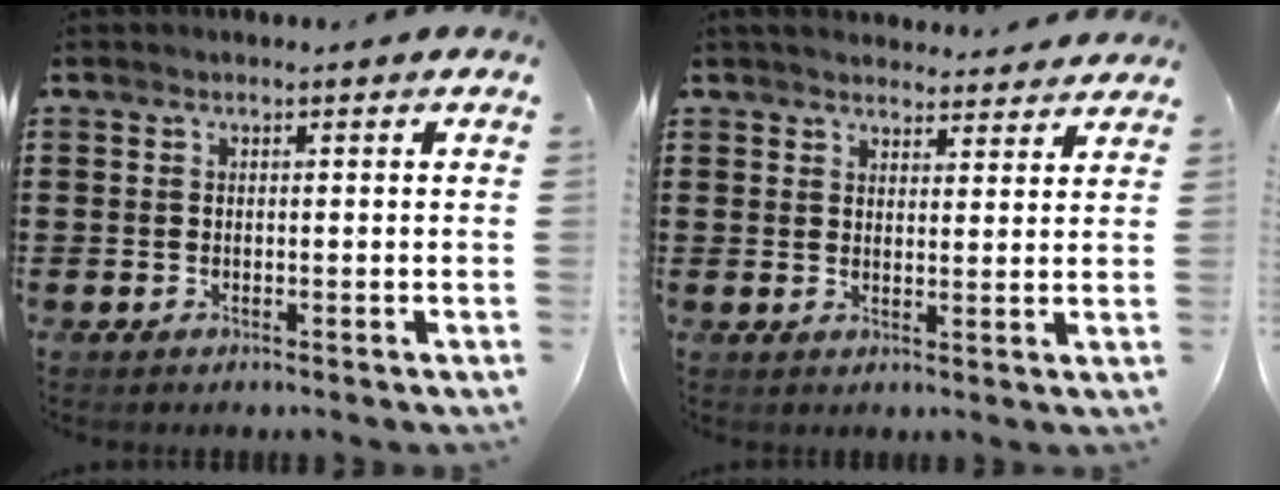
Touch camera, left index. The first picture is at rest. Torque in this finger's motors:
{"motor_torque": [0.92, -0.97, 0.35, 0.04]}